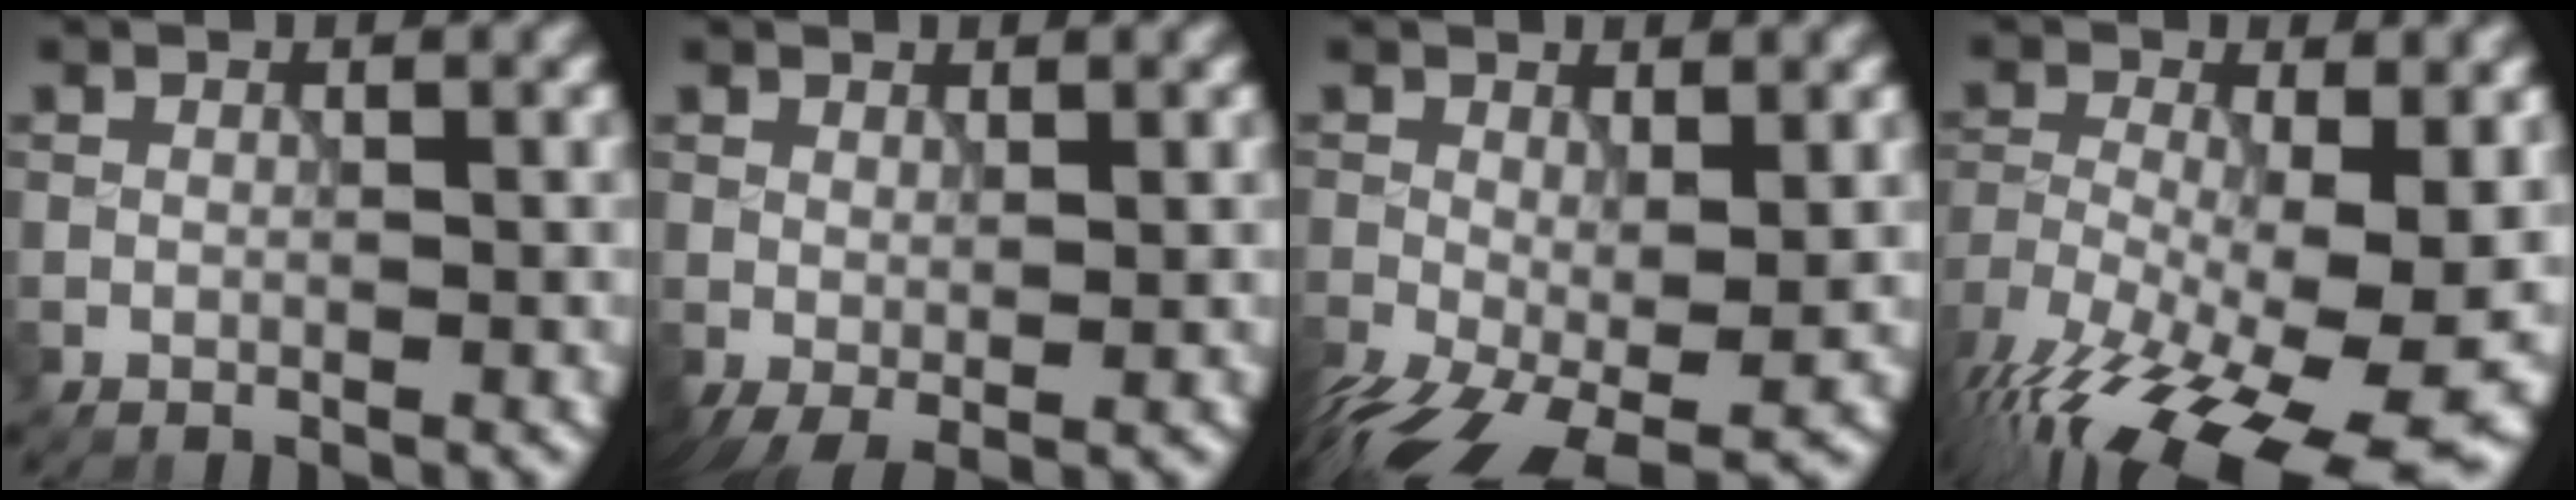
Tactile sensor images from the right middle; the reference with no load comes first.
{"total": 1.6, "force": [0.1, 0.6, 1.5], "torque": [-0.035, -0.002, 0.004]}
{"total": 9.2, "force": [-4.1, 4.1, 7.2], "torque": [-0.154, -0.042, -0.058]}
{"total": 16.9, "force": [-8.4, 6.5, 13.2], "torque": [-0.240, -0.026, -0.123]}